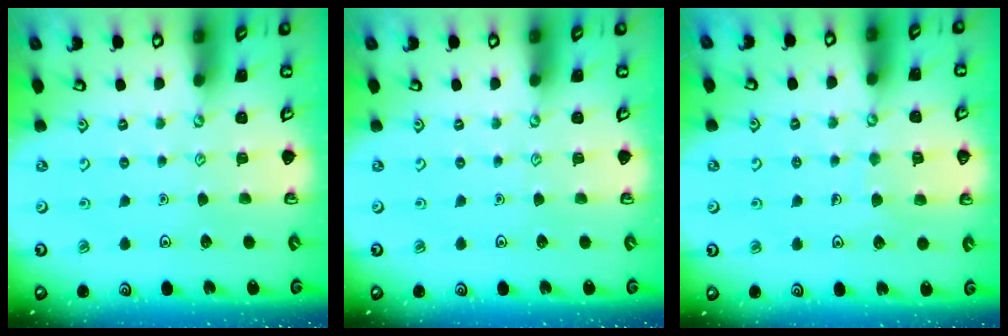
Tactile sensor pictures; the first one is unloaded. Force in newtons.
{"total": 0.0}
{"total": 6.0, "press": 5.9, "slide": 0.5}